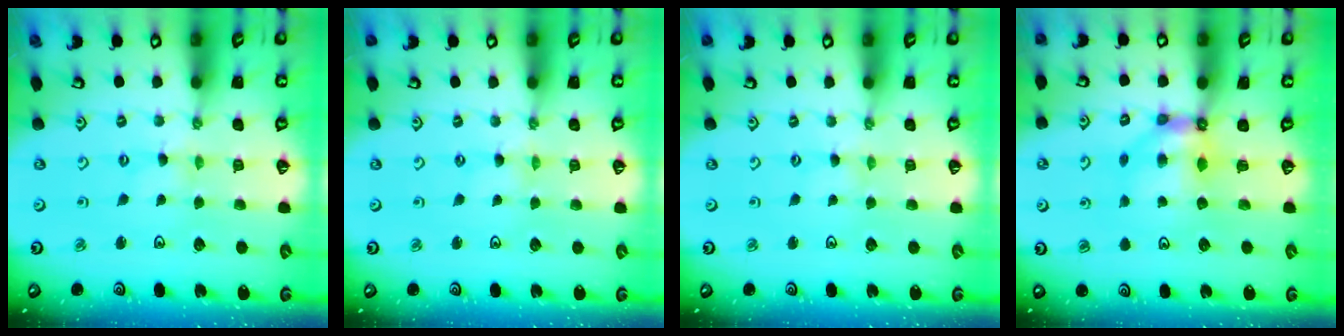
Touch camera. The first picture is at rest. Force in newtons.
{"total": 0.0}
{"total": 0.0}
{"total": 6.5, "press": 6.5, "slide": 0.5}